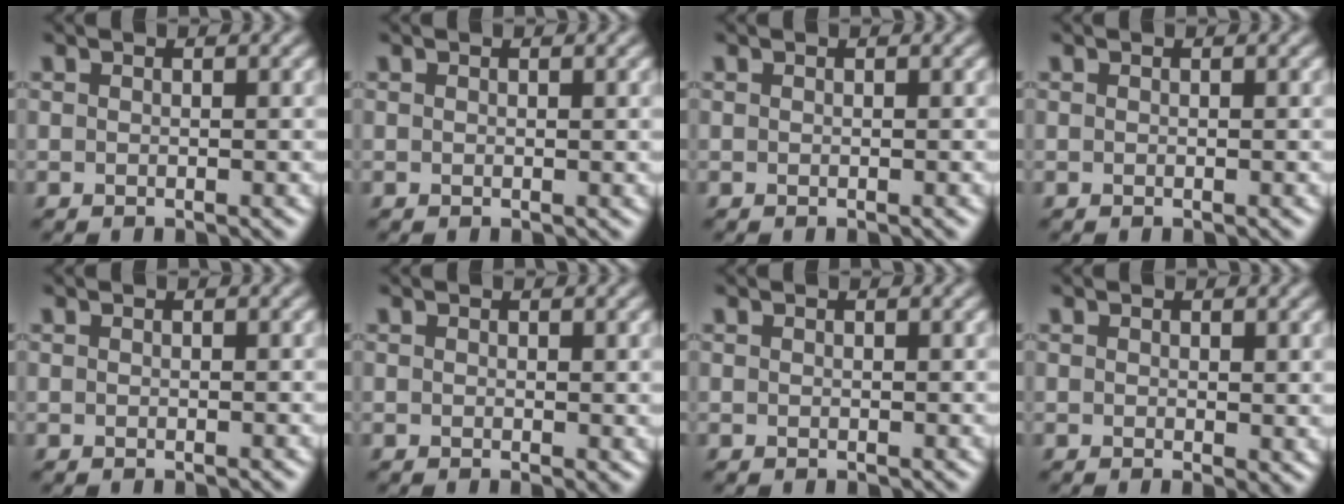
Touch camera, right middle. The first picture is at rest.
{"total": 0.0}
{"total": 0.0}
{"total": 0.0}
{"total": 0.0}
{"total": 0.7, "force": [0.1, 0.3, 0.6], "torque": [-0.003, -0.004, 0.001]}
{"total": 0.0}
{"total": 1.2, "force": [0.2, 0.5, 1.1], "torque": [-0.007, -0.005, 0.003]}